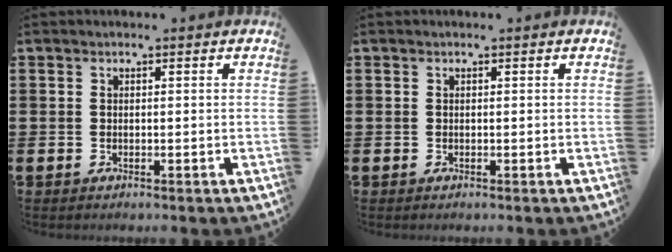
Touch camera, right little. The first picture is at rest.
{"total": 0.0}